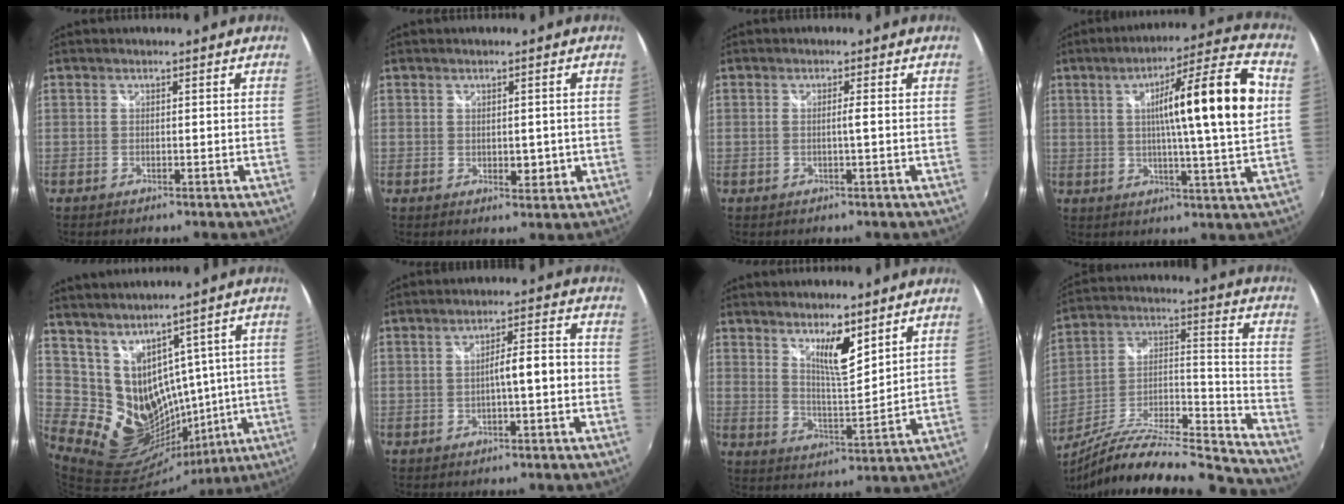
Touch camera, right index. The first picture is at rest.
{"total": 2.9, "force": [-0.2, 1.7, 2.3], "torque": [-0.032, -0.005, 0.001]}
{"total": 1.4, "force": [-0.2, -0.4, 1.3], "torque": [-0.021, -0.001, -0.005]}
{"total": 17.2, "force": [3.2, 0.3, 16.9], "torque": [-0.255, 0.023, 0.045]}
{"total": 16.5, "force": [7.3, 12.7, 7.6], "torque": [-0.157, -0.002, 0.167]}
{"total": 5.3, "force": [-1.2, 0.7, 5.1], "torque": [-0.078, 0.015, -0.010]}
{"total": 7.6, "force": [5.1, 1.5, 5.4], "torque": [-0.089, -0.008, 0.089]}
{"total": 22.4, "force": [-19.4, 1.6, 11.1], "torque": [-0.164, -0.018, -0.324]}